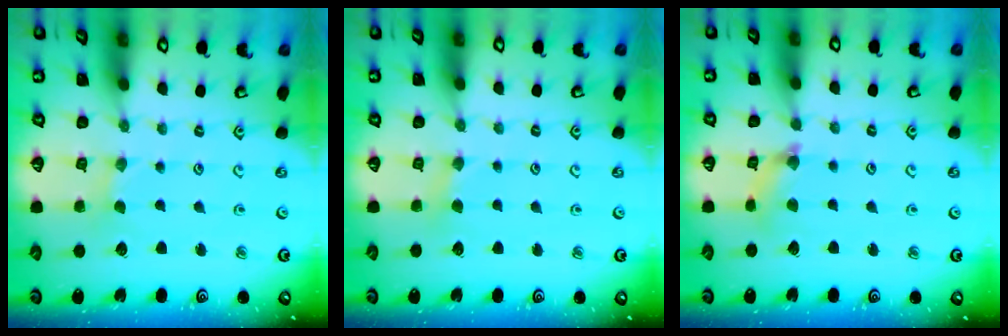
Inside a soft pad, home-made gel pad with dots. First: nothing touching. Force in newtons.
{"total": 1.9, "press": 1.9, "slide": 0.4}
{"total": 3.4, "press": 3.4, "slide": 0.4}